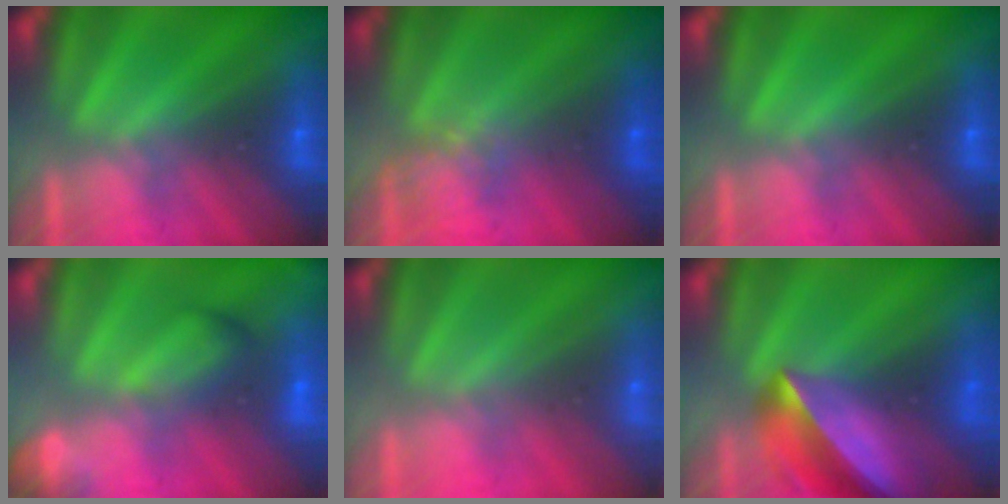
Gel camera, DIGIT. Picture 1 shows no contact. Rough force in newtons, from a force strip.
{"total": 4.3}
{"total": 0.0}
{"total": 2.6}
{"total": 2.9}
{"total": 7.8}